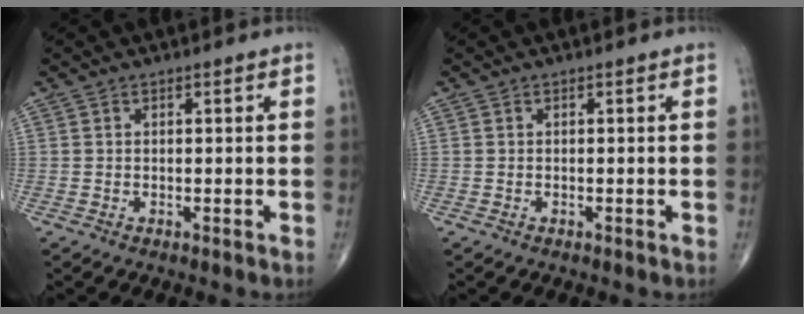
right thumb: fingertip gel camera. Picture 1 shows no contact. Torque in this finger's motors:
{"motor_torque": [0.91, 0.87, -0.20, -0.12, 0.04]}